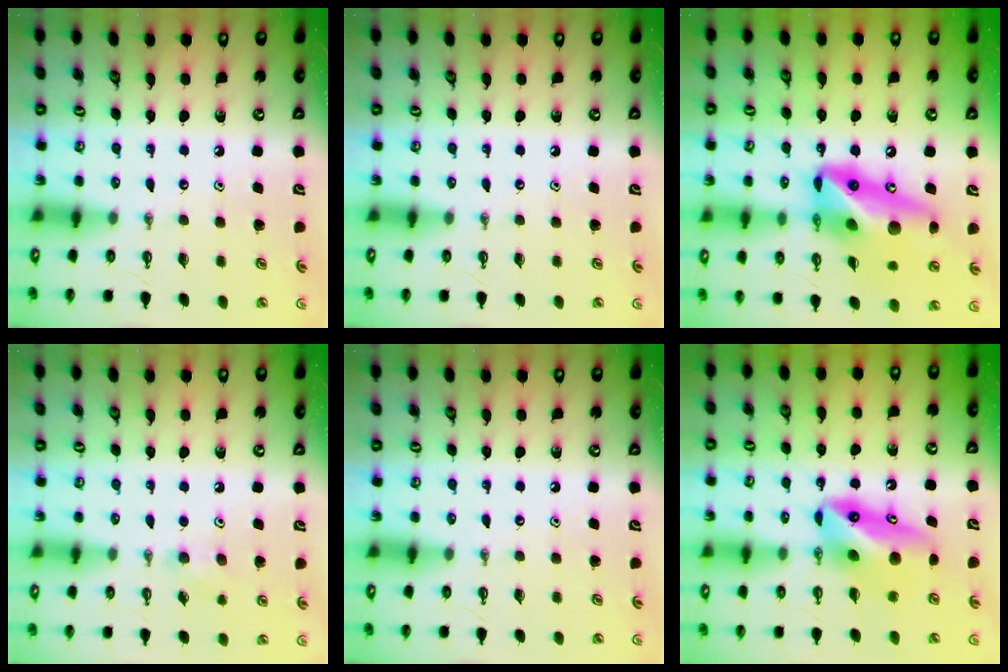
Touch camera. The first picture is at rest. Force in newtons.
{"total": 0.0}
{"total": 18.0, "press": 17.8, "slide": 2.9}
{"total": 5.8, "press": 5.4, "slide": 2.3}
{"total": 0.0}
{"total": 9.8, "press": 9.1, "slide": 3.6}